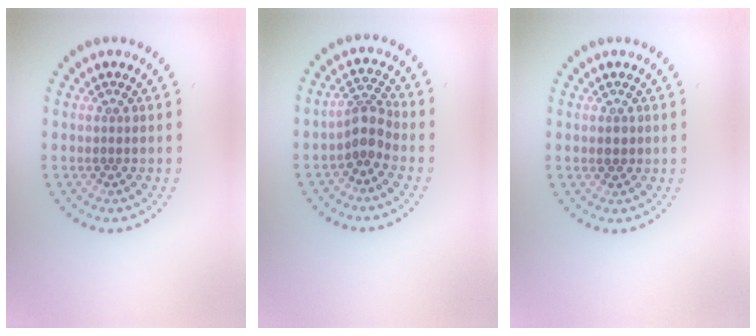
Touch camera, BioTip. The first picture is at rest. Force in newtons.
{"total": 2.7, "press": 2.1, "slide": 1.7}
{"total": 1.2, "press": 1.2, "slide": 0.2}